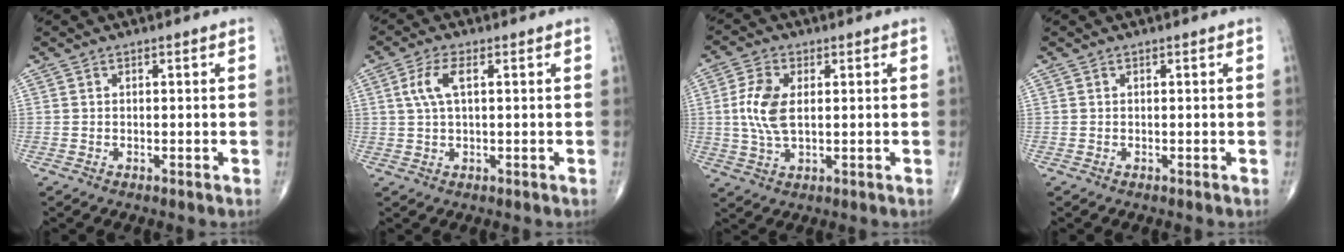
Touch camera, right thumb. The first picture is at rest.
{"total": 5.0, "force": [1.3, 1.9, 4.4], "torque": [-0.104, 0.010, 0.027]}
{"total": 7.9, "force": [0.9, 4.1, 6.6], "torque": [-0.150, -0.001, 0.016]}
{"total": 0.0}